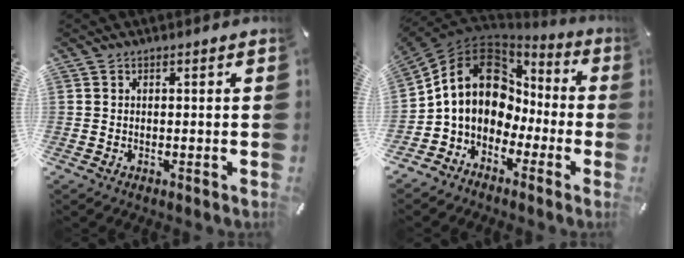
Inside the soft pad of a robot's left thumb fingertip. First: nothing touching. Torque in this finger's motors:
{"motor_torque": [1.01, 3.36, 0.92, -0.22, 0.33]}